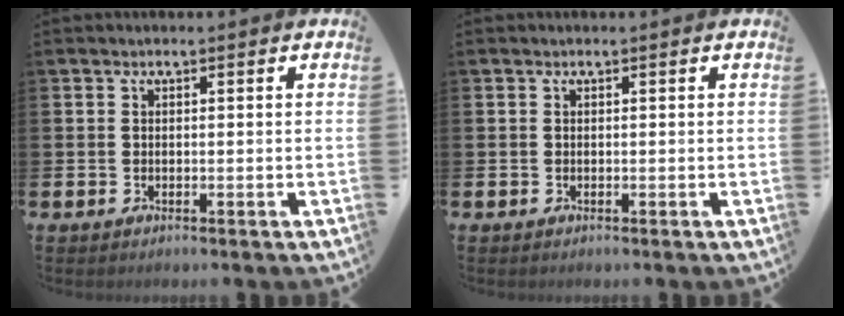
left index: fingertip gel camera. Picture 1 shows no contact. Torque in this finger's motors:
{"motor_torque": [0.00, 0.00, 0.04, 0.00]}